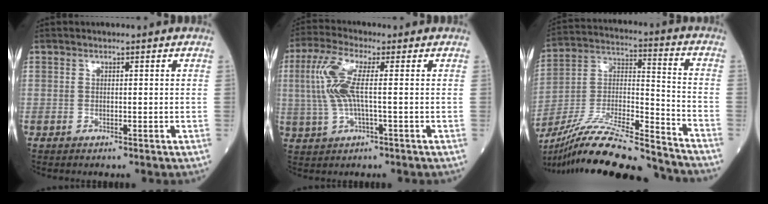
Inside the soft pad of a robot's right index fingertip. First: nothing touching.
{"total": 7.6, "force": [0.6, 1.6, 7.4], "torque": [-0.179, 0.014, 0.010]}
{"total": 25.0, "force": [-22.2, 1.7, 11.4], "torque": [-0.218, -0.020, -0.374]}